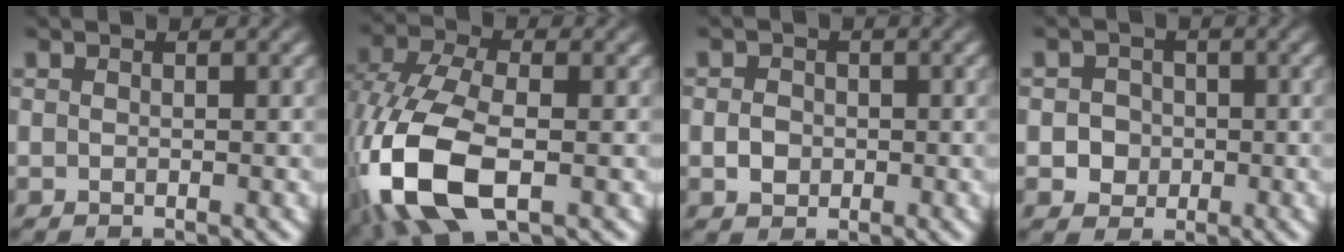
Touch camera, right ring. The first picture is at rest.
{"total": 9.9, "force": [-2.1, 5.8, 7.6], "torque": [-0.220, -0.061, 0.001]}
{"total": 1.0, "force": [-0.1, 0.9, 0.3], "torque": [-0.016, -0.009, 0.001]}
{"total": 4.5, "force": [-0.5, 4.4, 1.0], "torque": [-0.035, -0.011, -0.012]}